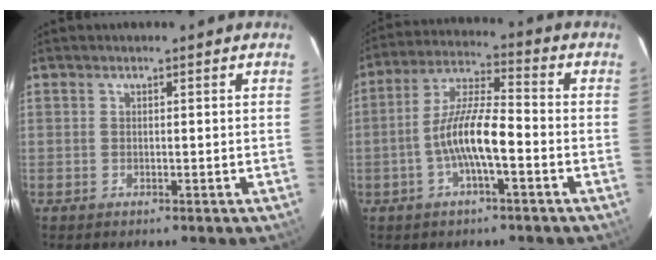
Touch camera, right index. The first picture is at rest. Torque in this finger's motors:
{"motor_torque": [0.31, 0.08, 0.30, 0.13]}